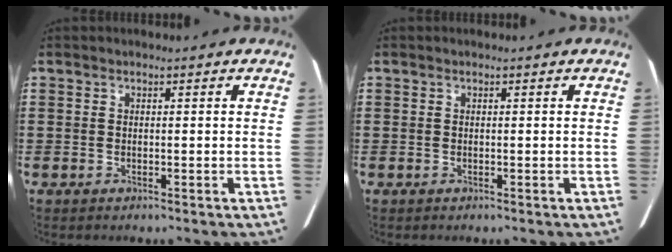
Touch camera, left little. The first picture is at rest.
{"total": 0.0}